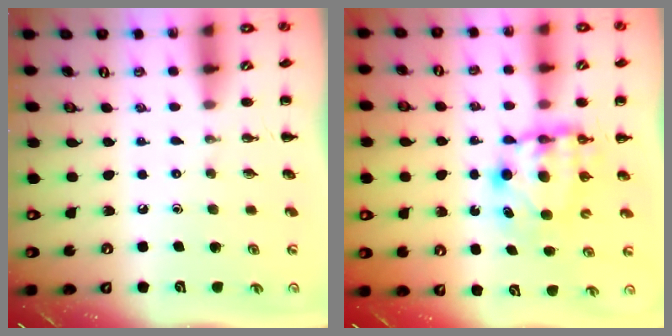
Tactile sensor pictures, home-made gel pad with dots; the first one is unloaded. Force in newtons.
{"total": 9.9, "press": 9.8, "slide": 1.4}